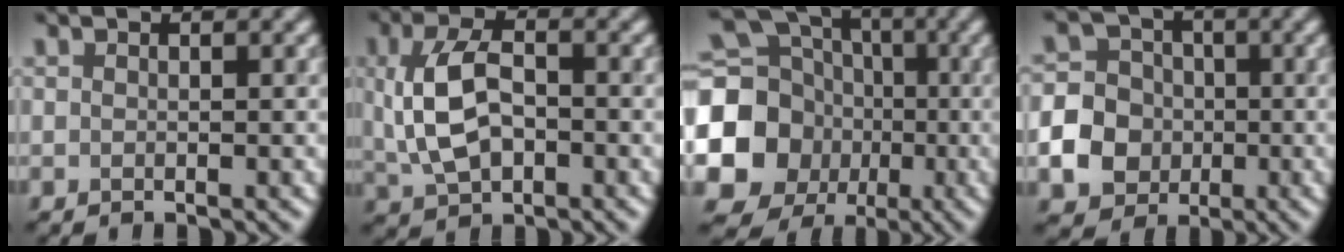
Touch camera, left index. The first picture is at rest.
{"total": 6.0, "force": [0.2, 3.8, 4.6], "torque": [-0.097, 0.005, 0.002]}
{"total": 13.7, "force": [-1.9, 12.6, 5.1], "torque": [-0.123, -0.035, -0.051]}
{"total": 6.6, "force": [-2.0, 6.0, 1.9], "torque": [-0.028, -0.001, -0.059]}